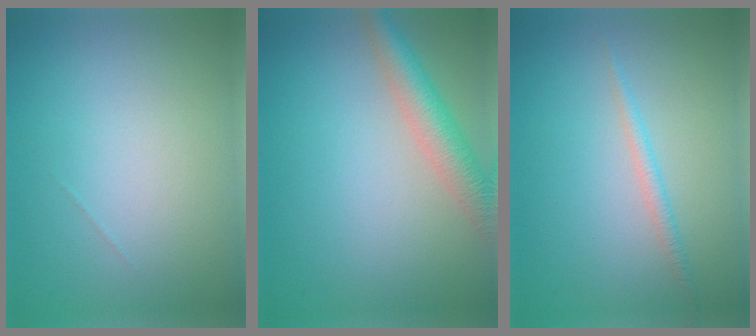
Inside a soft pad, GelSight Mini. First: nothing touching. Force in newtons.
{"total": 4.5, "press": 4.5, "slide": 0.1}
{"total": 1.2, "press": 1.2, "slide": 0.1}